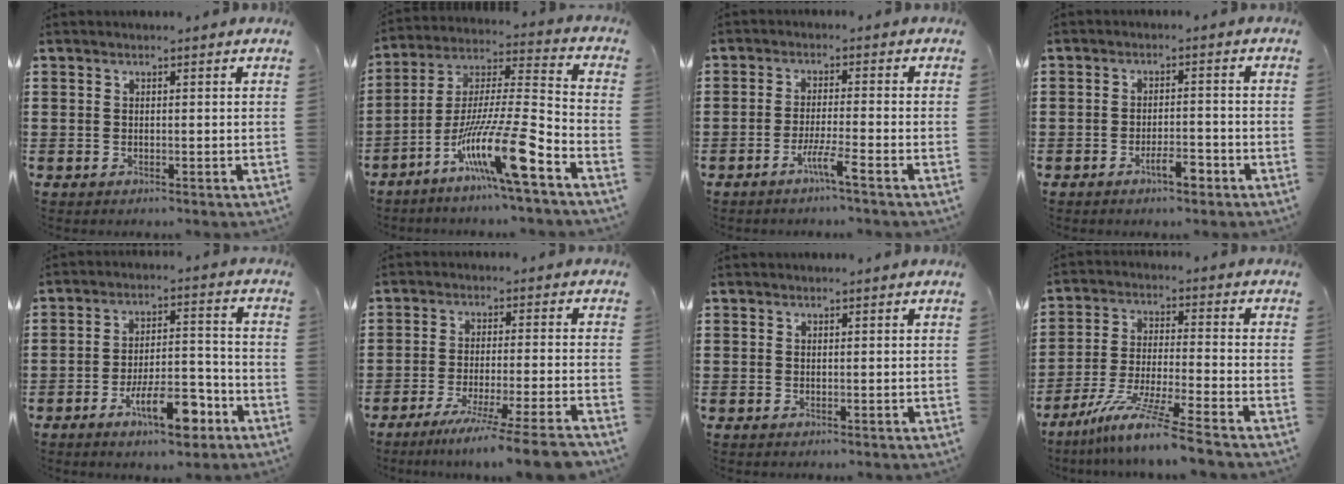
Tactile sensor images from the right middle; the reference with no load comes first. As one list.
[{"total": 14.3, "force": [-9.3, 0.6, 10.9], "torque": [-0.204, 0.000, -0.175]}, {"total": 4.1, "force": [-2.9, -0.2, 2.9], "torque": [-0.055, -0.002, -0.055]}, {"total": 3.8, "force": [-2.7, 1.1, 2.5], "torque": [-0.040, 0.008, -0.051]}, {"total": 9.6, "force": [-5.5, 3.2, 7.2], "torque": [-0.120, 0.013, -0.094]}, {"total": 7.1, "force": [-6.1, -1.1, 3.6], "torque": [-0.056, -0.015, -0.116]}, {"total": 0.0}, {"total": 9.6, "force": [-8.0, -0.6, 5.3], "torque": [-0.104, -0.008, -0.158]}]